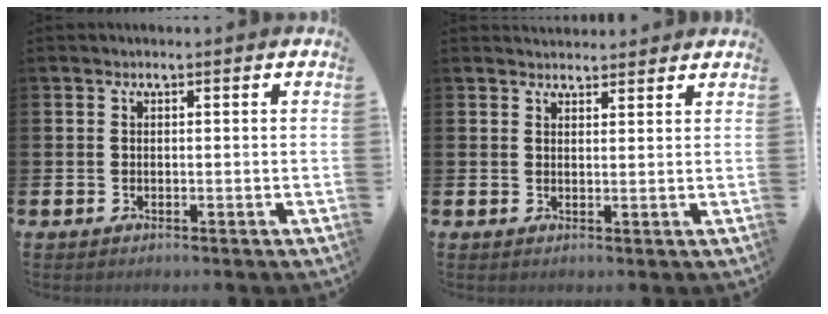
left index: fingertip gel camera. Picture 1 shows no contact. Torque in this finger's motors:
{"motor_torque": [0.74, -0.83, 0.08, 0.02]}